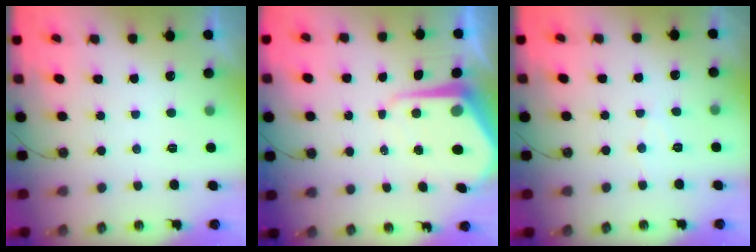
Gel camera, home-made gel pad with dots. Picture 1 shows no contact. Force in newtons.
{"total": 8.4, "press": 8.4, "slide": 0.7}
{"total": 4.8, "press": 4.8, "slide": 0.3}